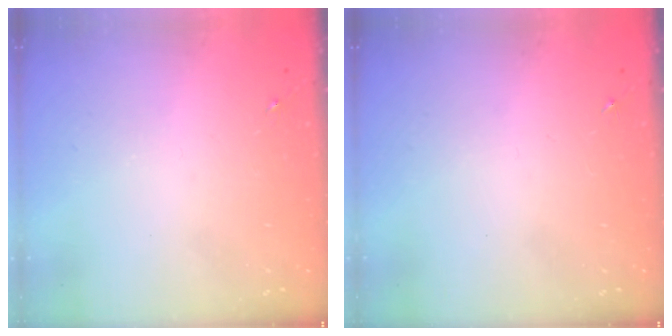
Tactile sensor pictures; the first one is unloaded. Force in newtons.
{"total": 0.0}